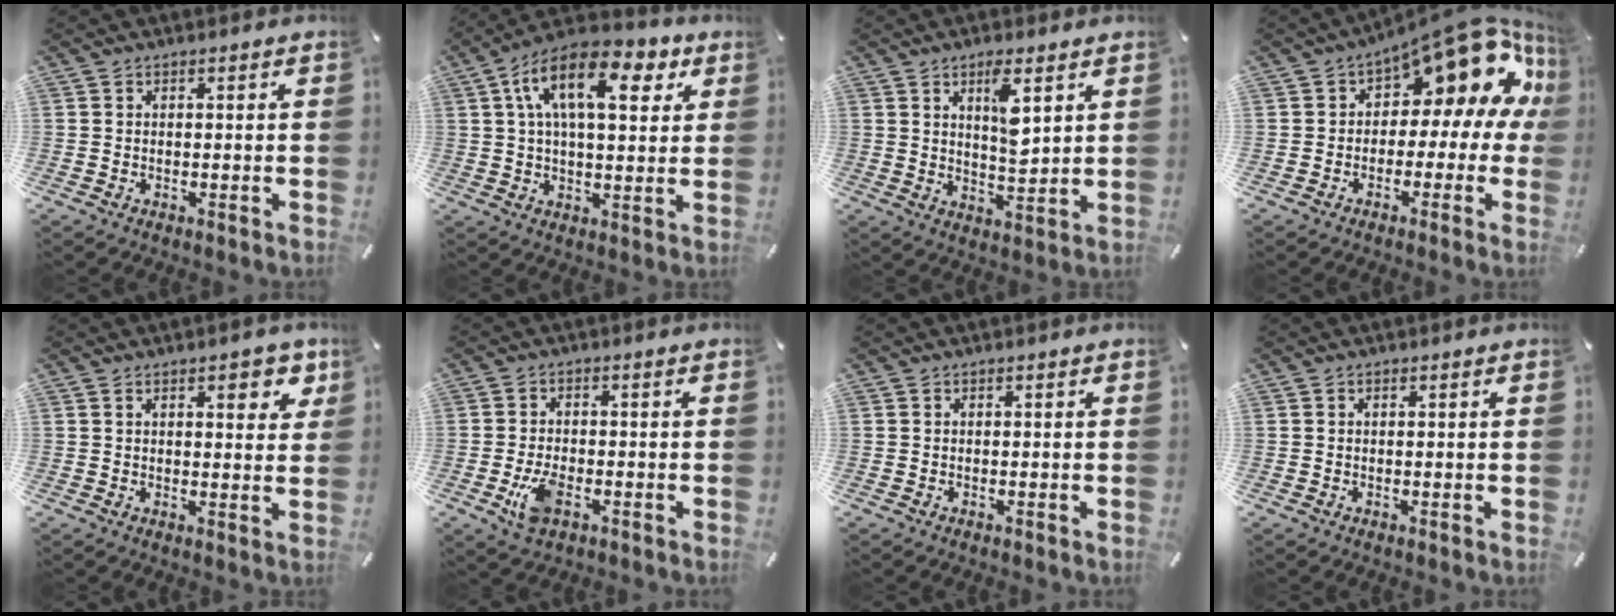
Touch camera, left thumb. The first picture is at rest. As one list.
[{"total": 15.9, "force": [6.0, 7.8, 12.4], "torque": [-0.214, 0.000, 0.099]}, {"total": 7.2, "force": [3.8, 2.2, 5.7], "torque": [-0.092, -0.024, 0.059]}, {"total": 16.1, "force": [8.0, 8.0, 11.4], "torque": [-0.146, -0.061, 0.128]}, {"total": 6.1, "force": [3.1, 2.9, 4.3], "torque": [-0.044, -0.014, 0.047]}, {"total": 5.9, "force": [-2.2, 3.3, 4.4], "torque": [-0.103, 0.001, -0.044]}, {"total": 0.0}, {"total": 0.0}]